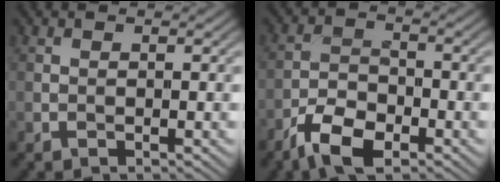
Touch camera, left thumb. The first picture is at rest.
{"total": 6.3, "force": [-4.2, 2.7, 3.8], "torque": [-0.076, -0.002, -0.089]}